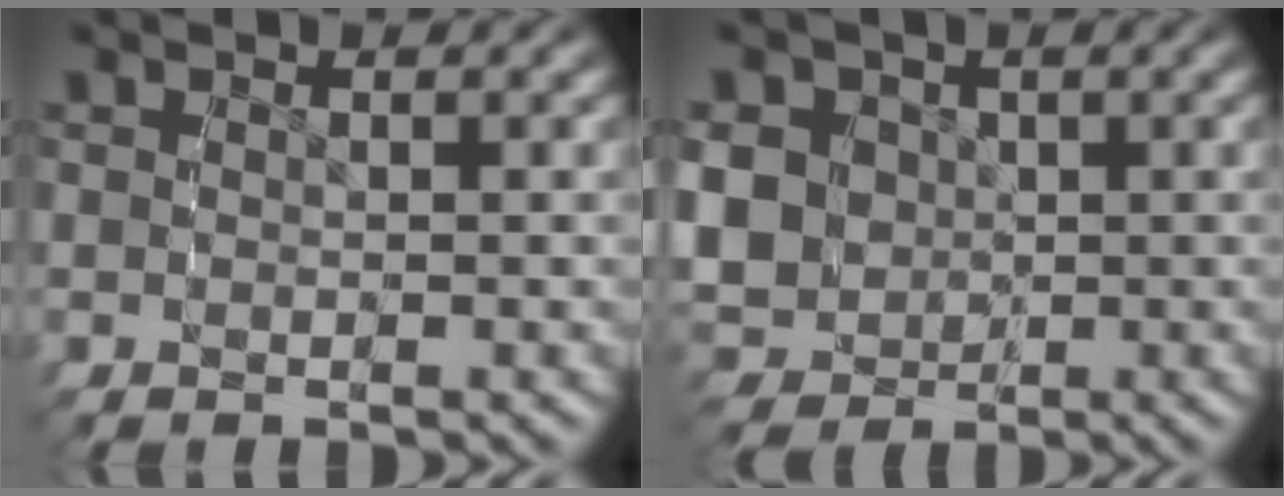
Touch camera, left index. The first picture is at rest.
{"total": 9.3, "force": [0.3, 8.5, 3.8], "torque": [-0.086, -0.019, 0.000]}